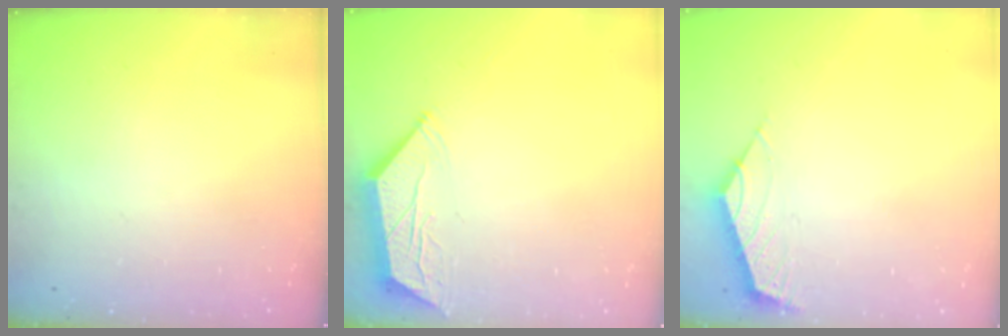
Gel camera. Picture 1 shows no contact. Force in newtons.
{"total": 5.1, "press": 5.0, "slide": 0.4}
{"total": 2.5, "press": 2.4, "slide": 0.6}